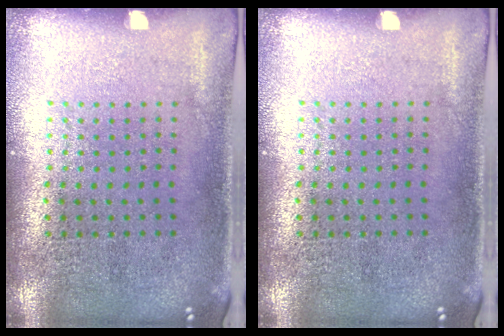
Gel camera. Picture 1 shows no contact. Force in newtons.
{"total": 0.0}